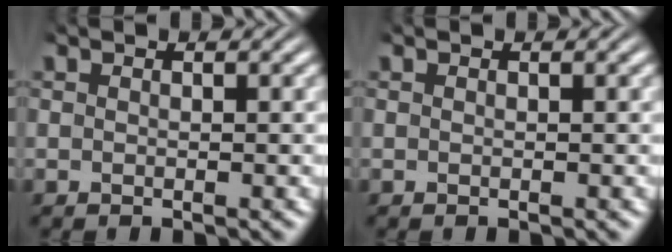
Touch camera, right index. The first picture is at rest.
{"total": 0.0}